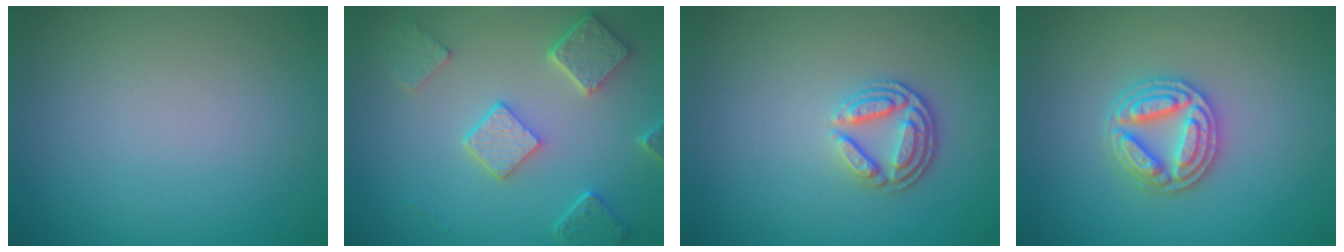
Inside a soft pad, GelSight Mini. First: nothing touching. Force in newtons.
{"total": 5.0, "press": 3.9, "slide": 3.1}
{"total": 3.6, "press": 2.8, "slide": 2.2}
{"total": 4.5, "press": 4.4, "slide": 0.7}